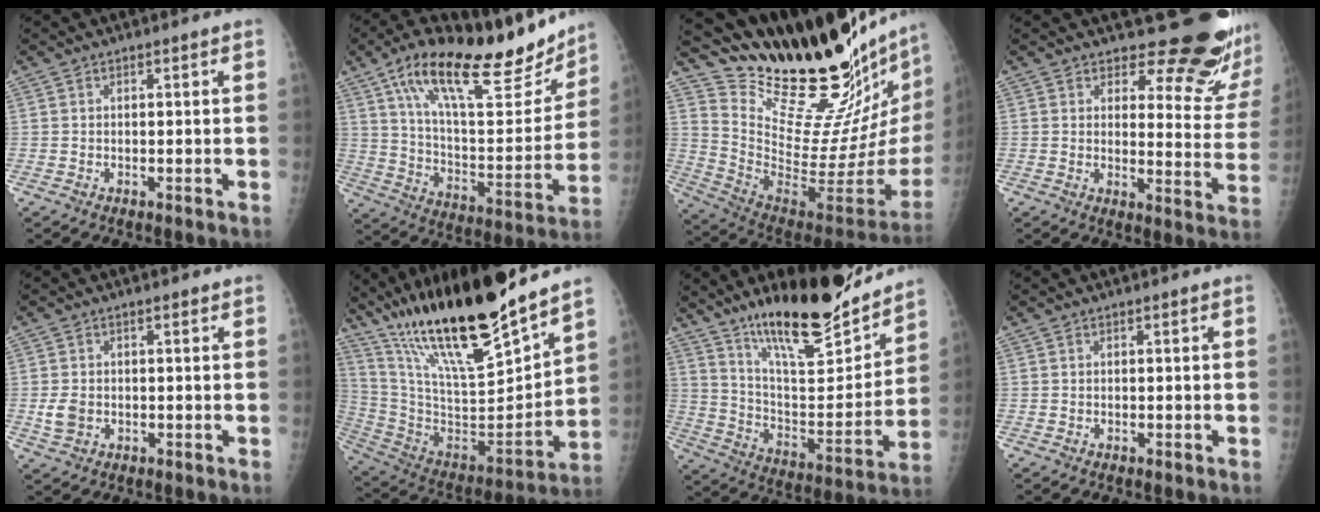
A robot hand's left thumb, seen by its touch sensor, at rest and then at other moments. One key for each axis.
{"total": 26.5, "fx": 18.2, "fy": 8.7, "fz": 17.2, "tx": -0.229, "ty": -0.055, "tz": 0.298}
{"total": 32.2, "fx": 27.7, "fy": 4.9, "fz": 15.8, "tx": -0.218, "ty": -0.213, "tz": 0.405}
{"total": 15.4, "fx": 14.1, "fy": 4.2, "fz": 4.5, "tx": -0.009, "ty": -0.142, "tz": 0.156}
{"total": 3.1, "fx": -0.2, "fy": 2.4, "fz": 1.9, "tx": -0.036, "ty": -0.004, "tz": 0.001}
{"total": 27.4, "fx": 20.9, "fy": 5.0, "fz": 17.1, "tx": -0.273, "ty": -0.089, "tz": 0.369}
{"total": 22.3, "fx": 17.4, "fy": 5.8, "fz": 12.6, "tx": -0.161, "ty": -0.103, "tz": 0.289}
{"total": 0.0}